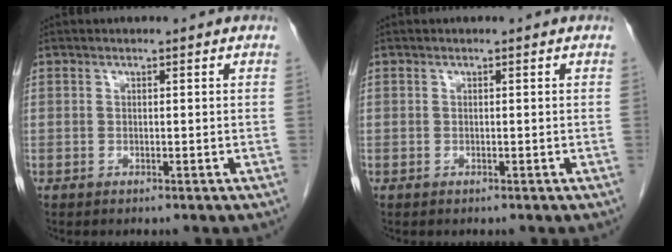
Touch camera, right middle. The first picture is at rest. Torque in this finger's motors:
{"motor_torque": [0.66, -0.74, 0.26, 0.02]}